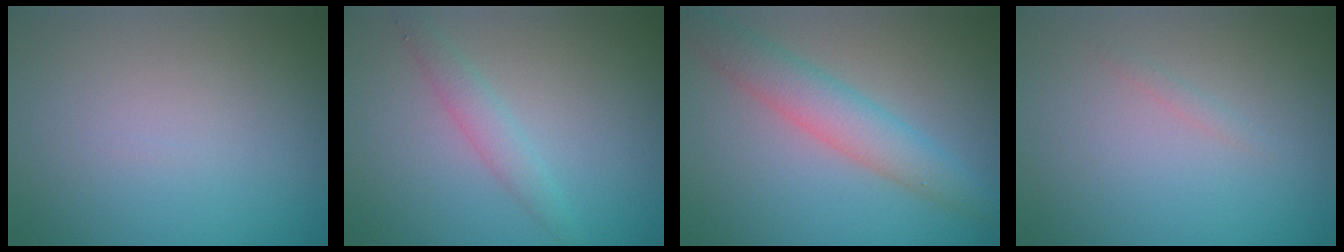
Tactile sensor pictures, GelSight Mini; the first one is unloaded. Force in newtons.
{"total": 1.9, "press": 1.9, "slide": 0.1}
{"total": 4.2, "press": 4.2, "slide": 0.2}
{"total": 0.5, "press": 0.5, "slide": 0.0}